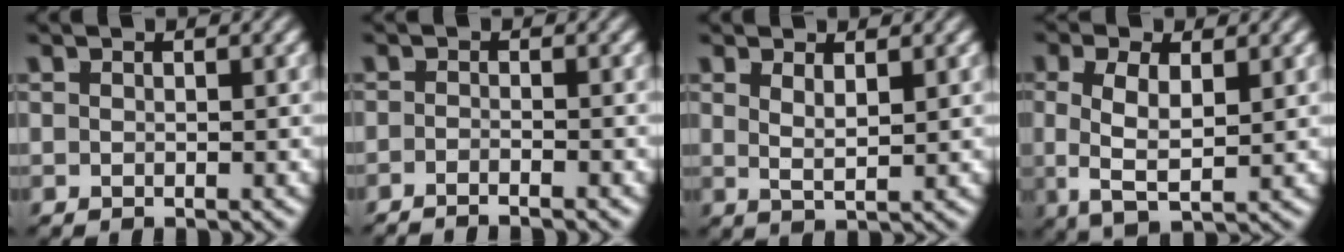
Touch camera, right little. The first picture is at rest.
{"total": 2.4, "force": [-2.4, -0.3, 0.5], "torque": [-0.001, -0.006, -0.039]}
{"total": 1.9, "force": [0.9, 0.0, 1.7], "torque": [-0.026, -0.006, 0.021]}
{"total": 5.1, "force": [0.1, 3.0, 4.2], "torque": [-0.089, -0.013, 0.009]}